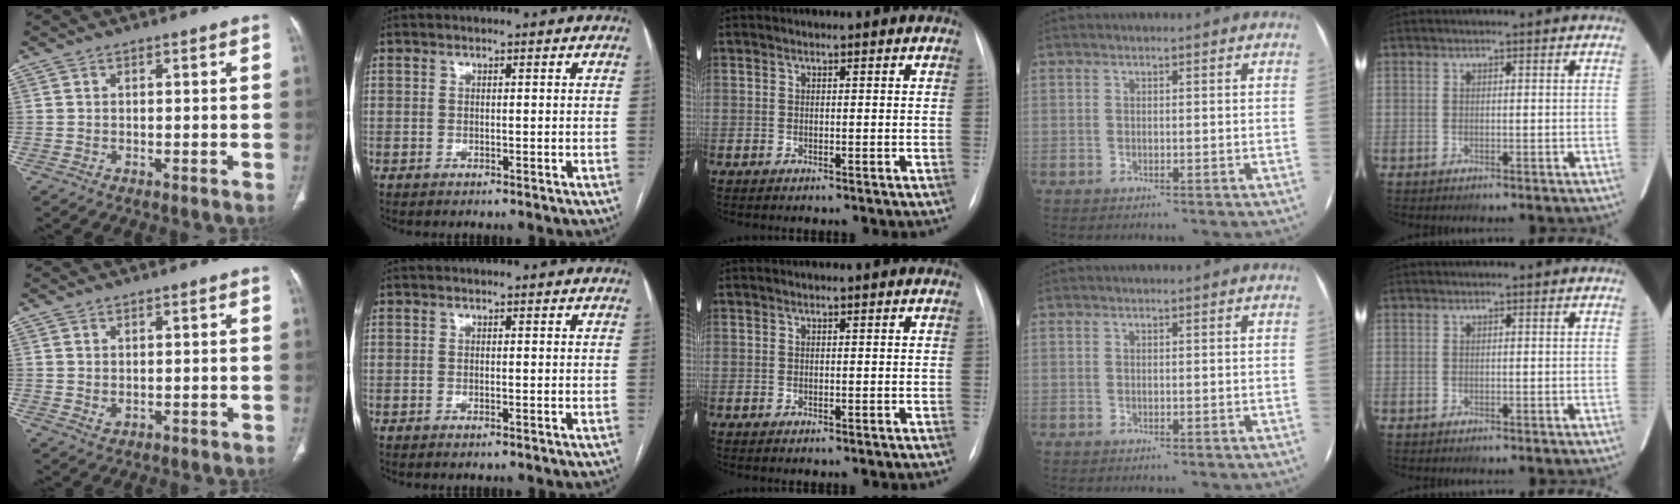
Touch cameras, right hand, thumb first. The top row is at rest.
{"thumb": {"total": 1.2, "force": [0.2, 0.8, 0.8], "torque": [-0.015, -0.006, 0.011]}, "index": {"total": 0.6, "force": [-0.4, 0.0, 0.5], "torque": [-0.009, -0.001, -0.005]}}